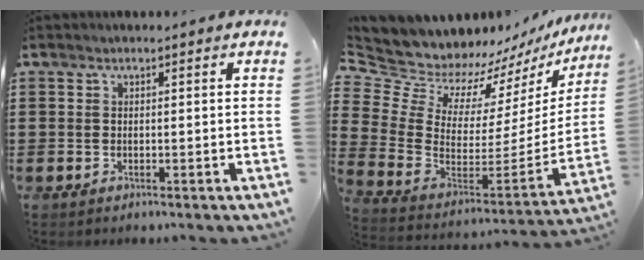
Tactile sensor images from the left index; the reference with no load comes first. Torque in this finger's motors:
{"motor_torque": [2.14, 0.00, 0.47, 0.00]}